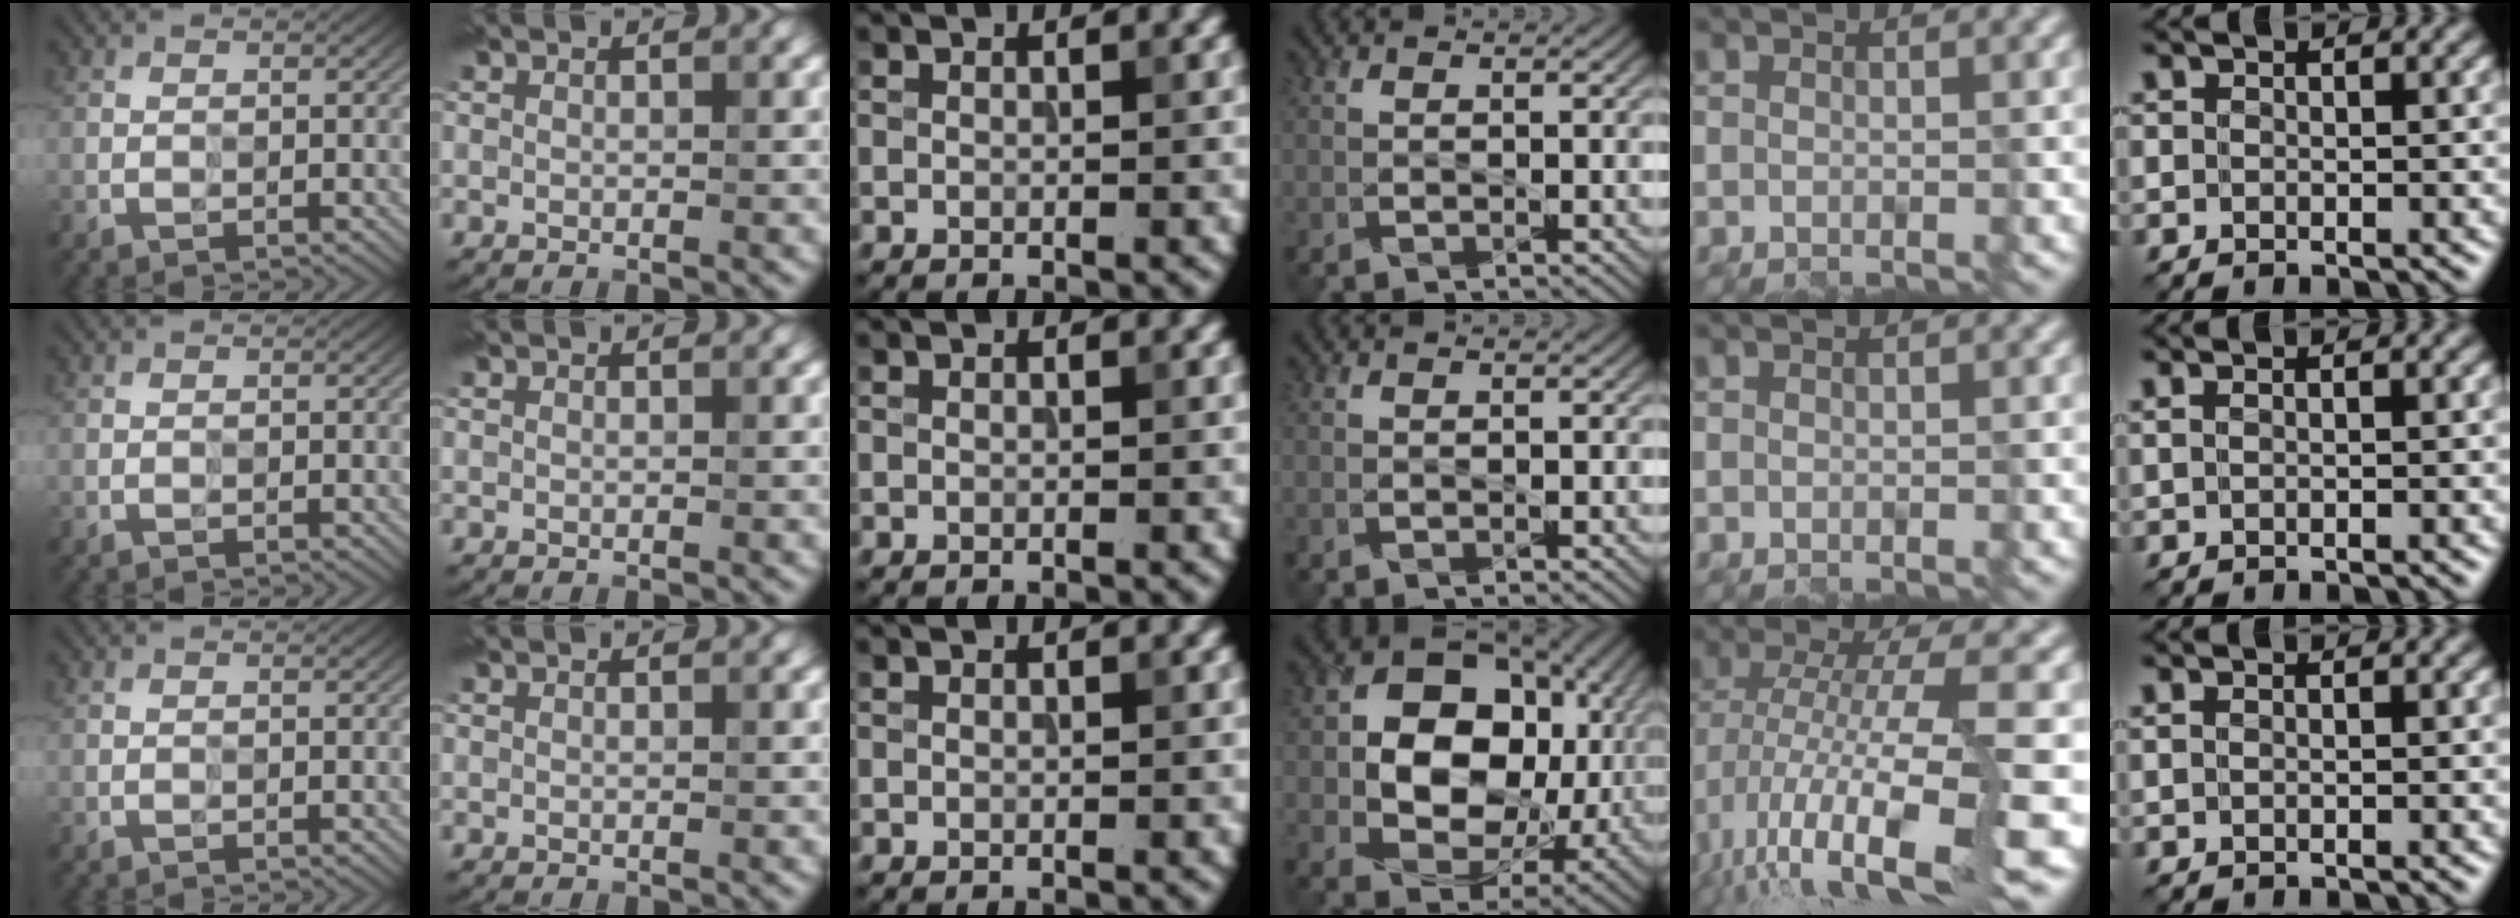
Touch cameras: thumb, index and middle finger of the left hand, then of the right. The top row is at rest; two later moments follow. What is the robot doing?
{"motion": "wipe", "object": "plastic plate"}